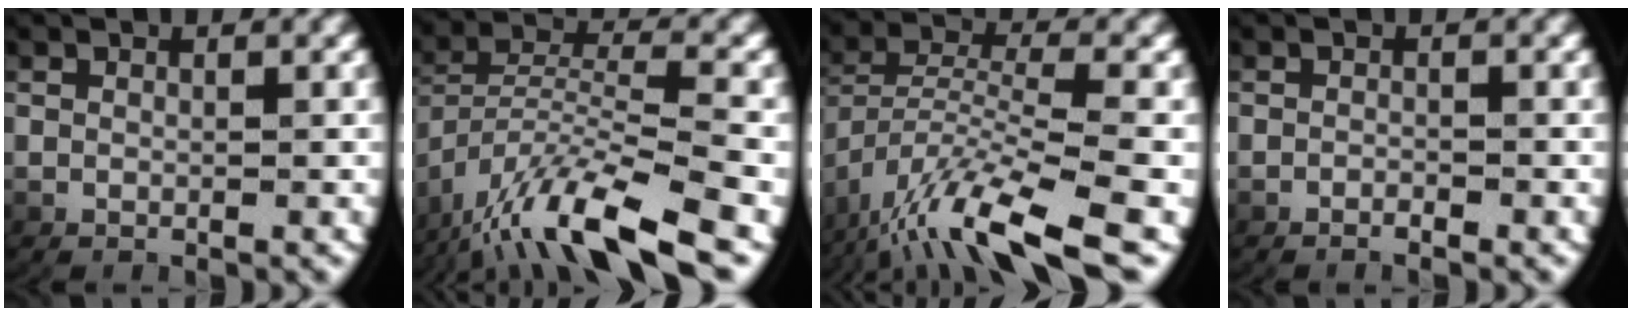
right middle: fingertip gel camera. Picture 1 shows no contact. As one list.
[{"total": 6.6, "force": [-3.8, 1.8, 5.2], "torque": [-0.101, -0.012, -0.049]}, {"total": 7.0, "force": [-4.4, 1.5, 5.3], "torque": [-0.111, -0.020, -0.053]}, {"total": 0.8, "force": [-0.8, -0.1, 0.2], "torque": [-0.008, 0.000, -0.016]}]